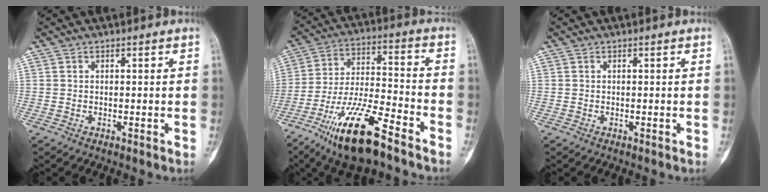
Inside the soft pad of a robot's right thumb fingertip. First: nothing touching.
{"total": 17.0, "force": [-11.0, 4.1, 12.3], "torque": [-0.238, 0.056, -0.198]}
{"total": 0.0}